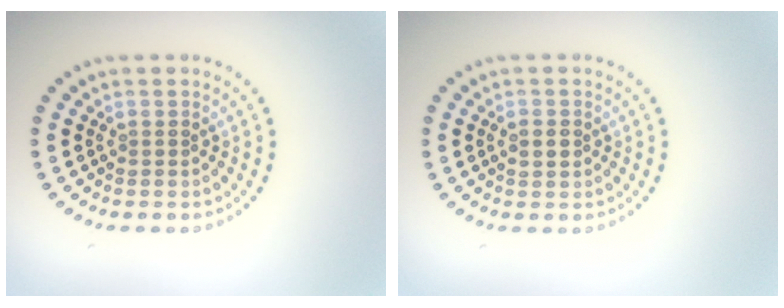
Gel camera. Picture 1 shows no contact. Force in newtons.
{"total": 1.2, "press": 1.2, "slide": 0.0}